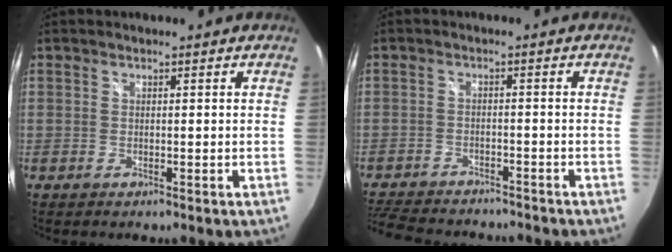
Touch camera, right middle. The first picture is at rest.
{"total": 12.8, "force": [-11.2, 3.9, 4.7], "torque": [-0.120, -0.013, -0.177]}